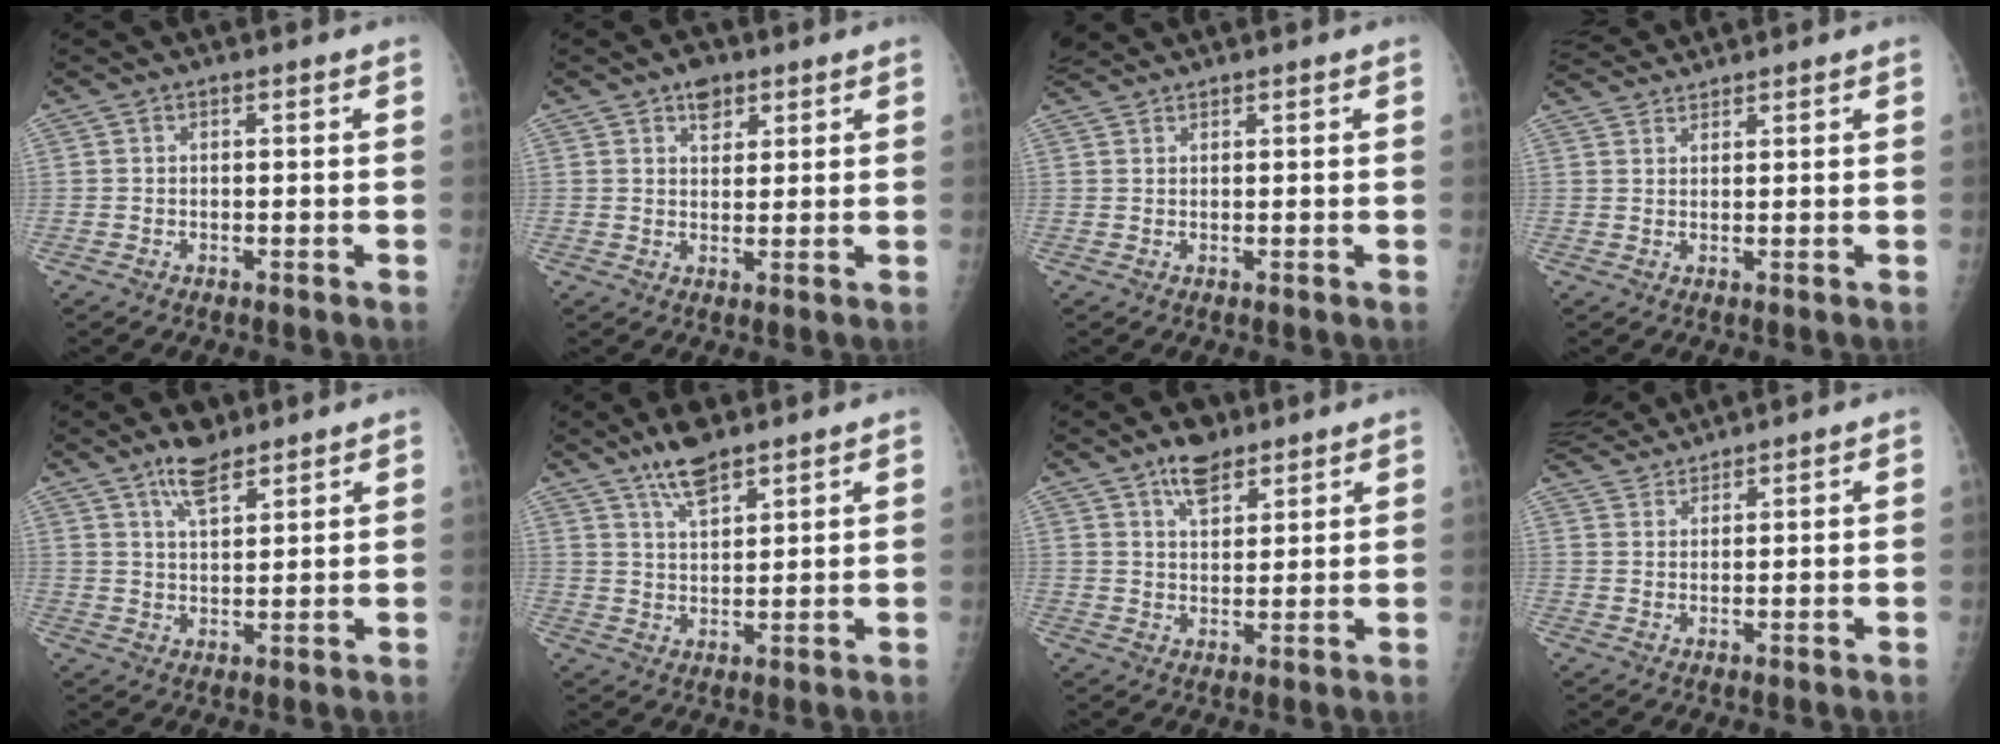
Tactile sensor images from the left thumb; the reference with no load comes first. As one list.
[{"total": 4.1, "force": [2.6, 2.6, 1.9], "torque": [-0.008, -0.013, 0.038]}, {"total": 2.5, "force": [2.5, 0.3, 0.3], "torque": [-0.011, 0.015, 0.053]}, {"total": 4.6, "force": [4.6, 0.7, 0.3], "torque": [-0.001, 0.012, 0.086]}, {"total": 6.4, "force": [4.7, 2.4, 3.6], "torque": [-0.049, -0.028, 0.085]}, {"total": 7.3, "force": [5.4, 2.3, 4.3], "torque": [-0.065, -0.029, 0.100]}, {"total": 6.7, "force": [4.7, 3.3, 3.5], "torque": [-0.037, -0.026, 0.079]}, {"total": 5.3, "force": [5.3, 0.2, 0.3], "torque": [-0.005, 0.007, 0.104]}]